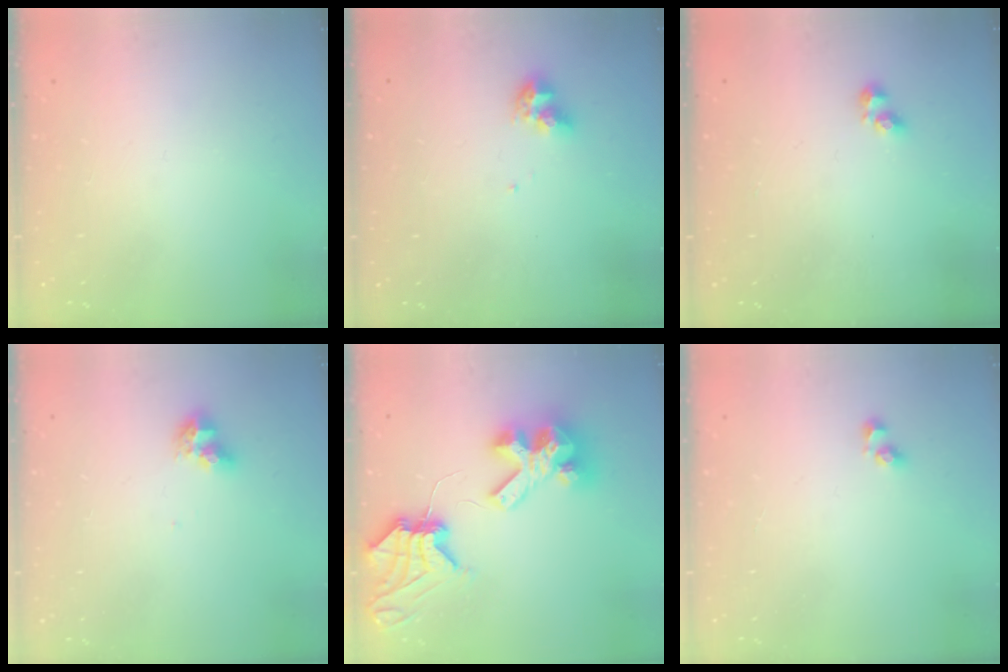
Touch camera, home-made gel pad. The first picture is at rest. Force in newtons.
{"total": 7.8, "press": 7.7, "slide": 0.6}
{"total": 2.4, "press": 2.3, "slide": 0.4}
{"total": 7.1, "press": 7.1, "slide": 0.7}
{"total": 12.0, "press": 11.9, "slide": 1.3}
{"total": 4.0, "press": 3.7, "slide": 1.6}